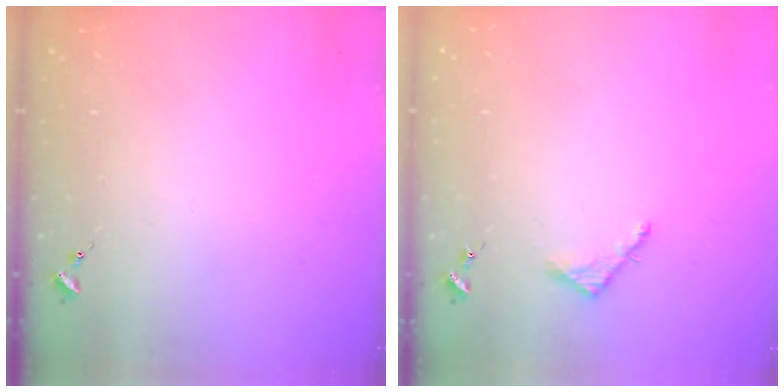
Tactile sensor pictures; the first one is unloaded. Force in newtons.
{"total": 3.5, "press": 3.5, "slide": 0.3}